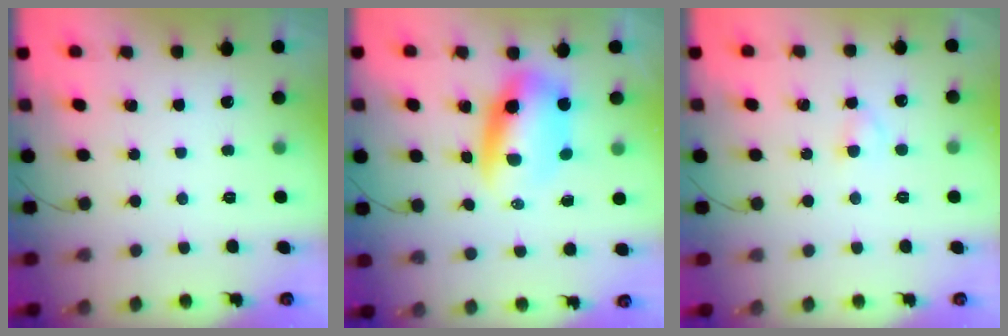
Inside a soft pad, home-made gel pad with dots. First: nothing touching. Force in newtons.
{"total": 8.4, "press": 8.1, "slide": 2.1}
{"total": 2.4, "press": 2.2, "slide": 1.0}